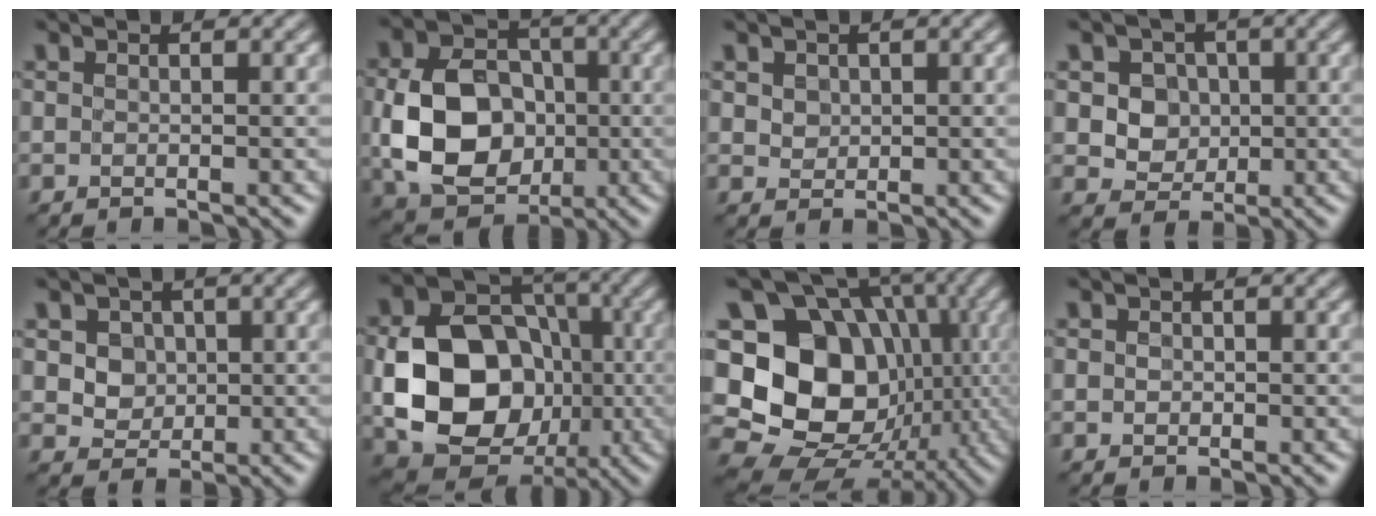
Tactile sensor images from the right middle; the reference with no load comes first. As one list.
[{"total": 9.6, "force": [-1.0, 7.4, 6.1], "torque": [-0.125, -0.003, -0.019]}, {"total": 1.8, "force": [0.8, 1.4, 0.8], "torque": [-0.023, 0.004, 0.022]}, {"total": 4.6, "force": [0.9, 4.0, 2.1], "torque": [-0.033, 0.005, 0.017]}, {"total": 4.3, "force": [1.3, 3.5, 2.0], "torque": [-0.038, 0.008, 0.026]}, {"total": 12.5, "force": [-2.0, 9.5, 7.9], "torque": [-0.147, 0.001, -0.036]}, {"total": 18.7, "force": [-0.9, 15.5, 10.4], "torque": [-0.178, -0.001, -0.016]}, {"total": 1.0, "force": [0.1, 0.9, 0.3], "torque": [0.000, 0.003, -0.002]}]